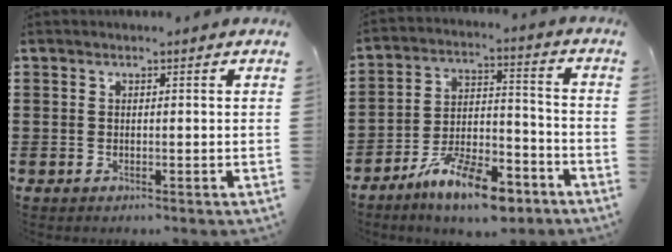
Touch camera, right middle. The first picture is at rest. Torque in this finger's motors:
{"motor_torque": [1.41, -0.73, 0.77, 0.20]}